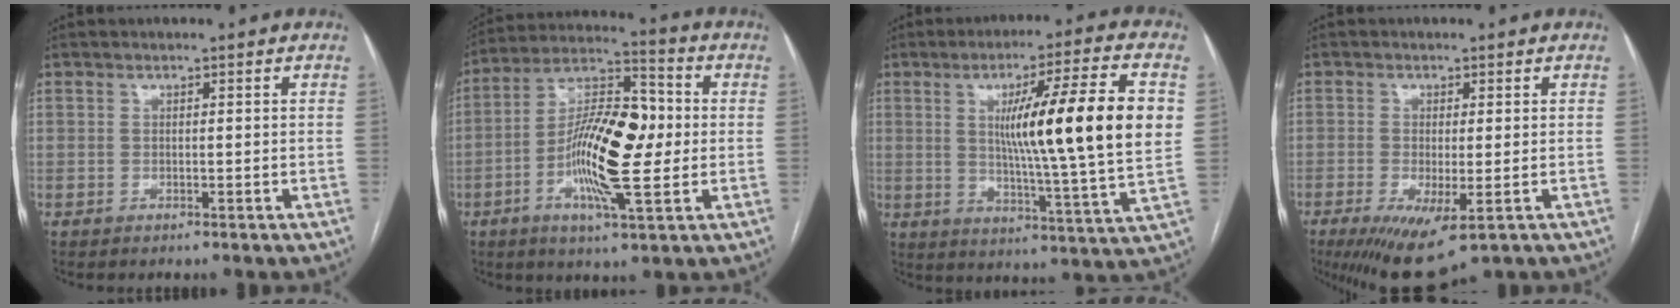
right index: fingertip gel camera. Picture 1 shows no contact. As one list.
[{"total": 16.0, "force": [-1.7, 4.2, 15.3], "torque": [-0.285, 0.014, -0.032]}, {"total": 19.7, "force": [3.5, -0.6, 19.4], "torque": [-0.291, -0.006, 0.042]}, {"total": 9.2, "force": [-4.6, 2.3, 7.6], "torque": [-0.125, -0.026, -0.067]}]